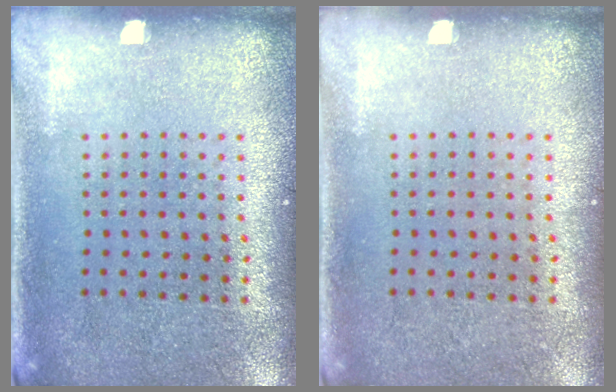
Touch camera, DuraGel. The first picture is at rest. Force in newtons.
{"total": 0.0}